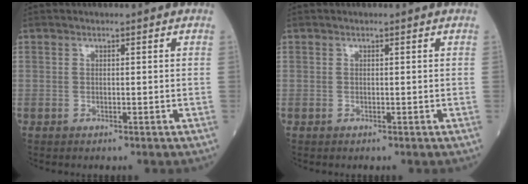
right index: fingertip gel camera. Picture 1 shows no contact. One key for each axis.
{"total": 0.0}